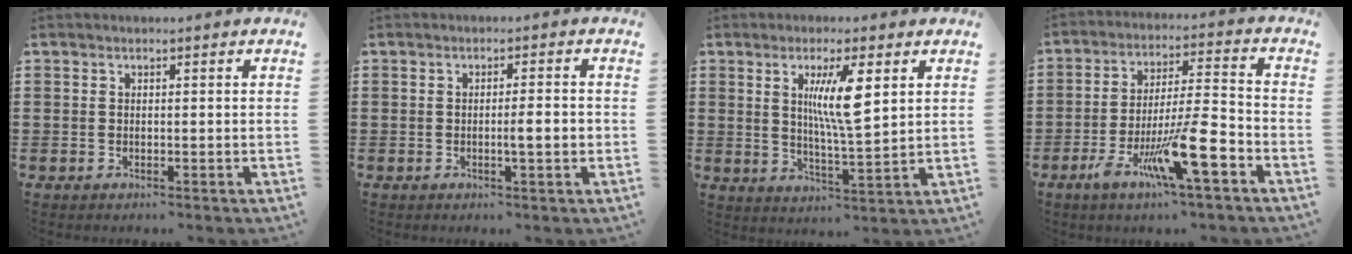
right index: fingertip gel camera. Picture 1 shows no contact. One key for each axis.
{"total": 3.4, "fx": -0.4, "fy": 0.2, "fz": 3.4, "tx": -0.057, "ty": -0.003, "tz": -0.010}
{"total": 8.1, "fx": 2.7, "fy": 1.4, "fz": 7.5, "tx": -0.134, "ty": -0.003, "tz": 0.039}
{"total": 13.2, "fx": -6.7, "fy": 2.4, "fz": 11.1, "tx": -0.208, "ty": 0.004, "tz": -0.119}